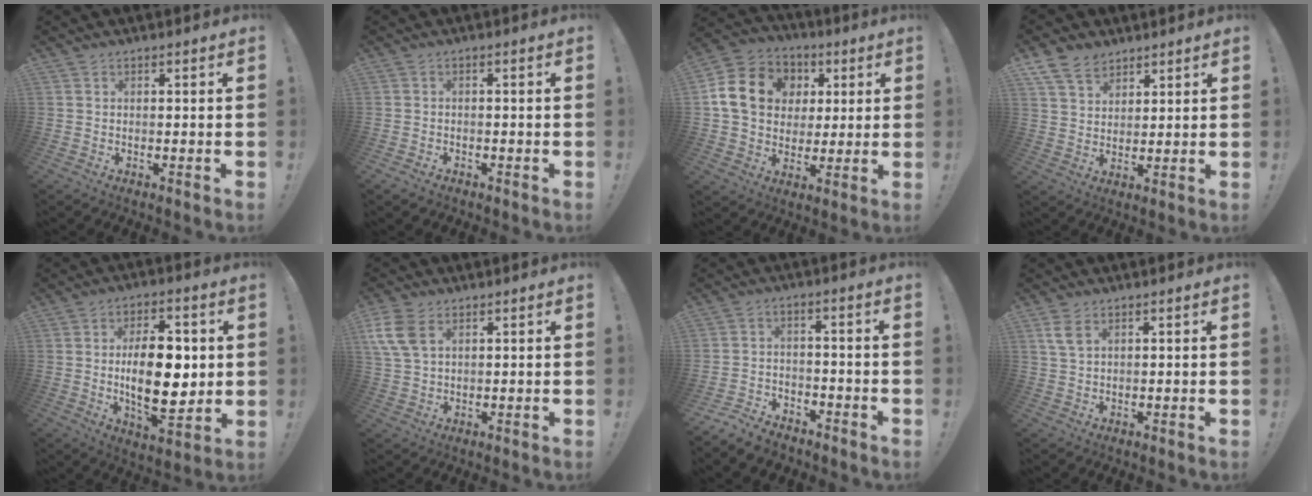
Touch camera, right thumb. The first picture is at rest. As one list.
[{"total": 1.4, "force": [-1.1, 0.8, 0.3], "torque": [-0.002, 0.001, -0.020]}, {"total": 17.1, "force": [4.1, 13.9, 9.0], "torque": [-0.139, 0.003, 0.092]}, {"total": 8.8, "force": [6.2, 5.4, 2.9], "torque": [-0.061, -0.032, 0.125]}, {"total": 17.7, "force": [0.6, 9.0, 15.3], "torque": [-0.255, -0.008, 0.005]}, {"total": 9.2, "force": [3.9, 5.7, 6.0], "torque": [-0.123, -0.009, 0.076]}, {"total": 5.7, "force": [-4.9, 2.6, 1.2], "torque": [-0.018, 0.014, -0.090]}, {"total": 4.8, "force": [2.4, 2.5, 3.3], "torque": [-0.053, -0.009, 0.046]}]